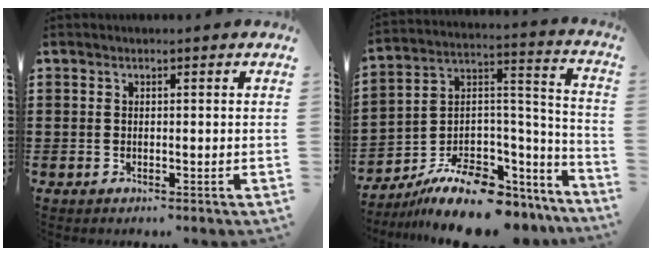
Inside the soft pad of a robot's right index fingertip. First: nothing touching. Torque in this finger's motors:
{"motor_torque": [1.05, -1.09, 1.05, 0.21]}